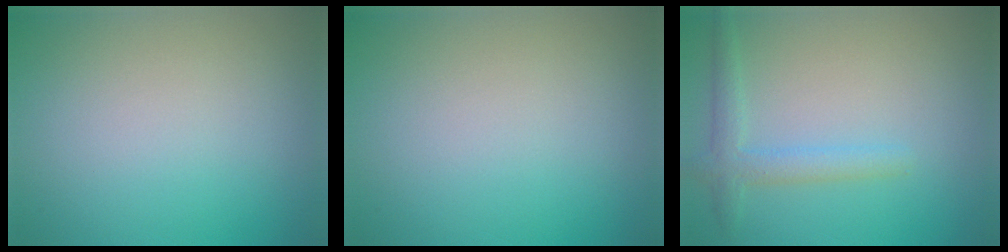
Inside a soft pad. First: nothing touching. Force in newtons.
{"total": 0.0}
{"total": 2.4, "press": 2.4, "slide": 0.0}